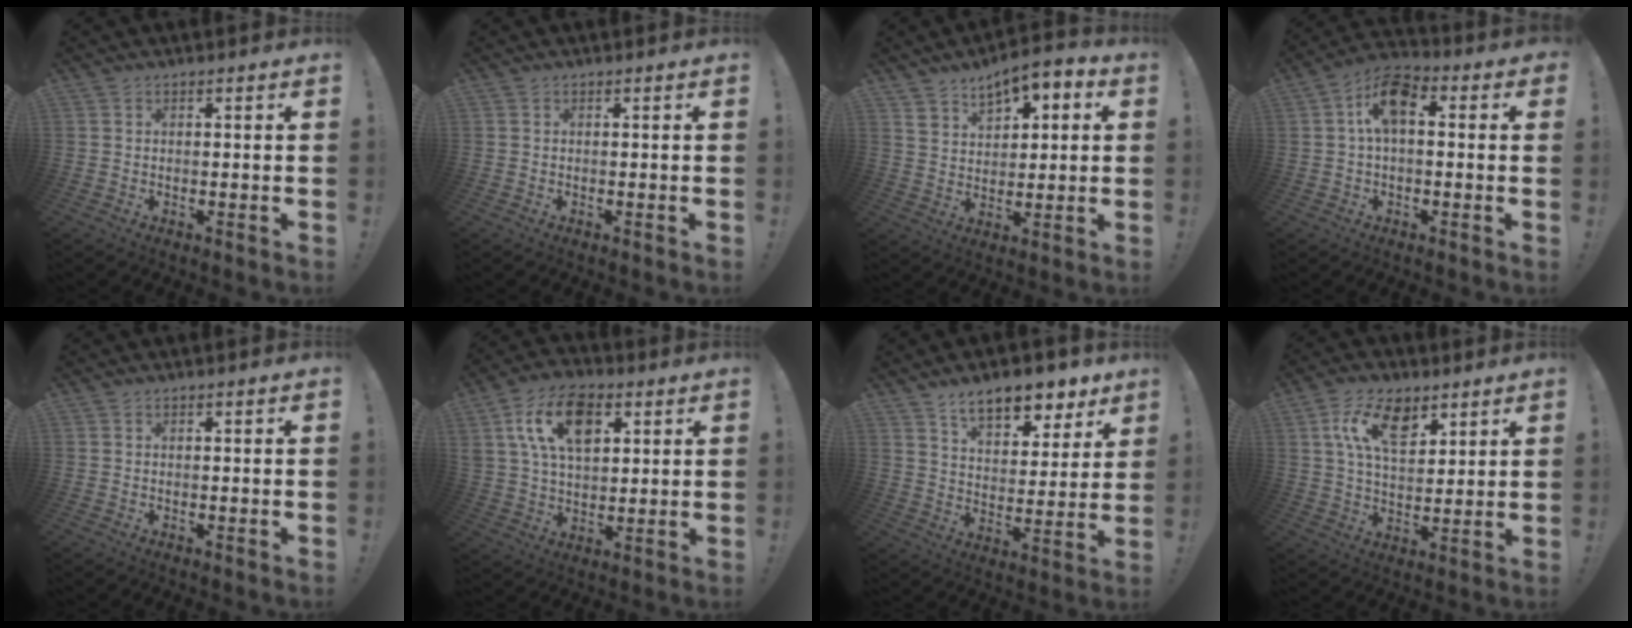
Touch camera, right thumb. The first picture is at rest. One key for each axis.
{"total": 0.0}
{"total": 8.4, "fx": 5.3, "fy": 5.3, "fz": 3.8, "tx": -0.056, "ty": -0.031, "tz": 0.097}
{"total": 10.3, "fx": 1.8, "fy": 6.0, "fz": 8.2, "tx": -0.136, "ty": 0.012, "tz": 0.036}
{"total": 0.0}
{"total": 16.3, "fx": 6.5, "fy": 10.5, "fz": 10.7, "tx": -0.178, "ty": -0.004, "tz": 0.123}
{"total": 12.8, "fx": 9.0, "fy": 6.1, "fz": 6.7, "tx": -0.097, "ty": -0.056, "tz": 0.159}
{"total": 13.9, "fx": 6.8, "fy": 7.5, "fz": 9.4, "tx": -0.168, "ty": -0.008, "tz": 0.128}